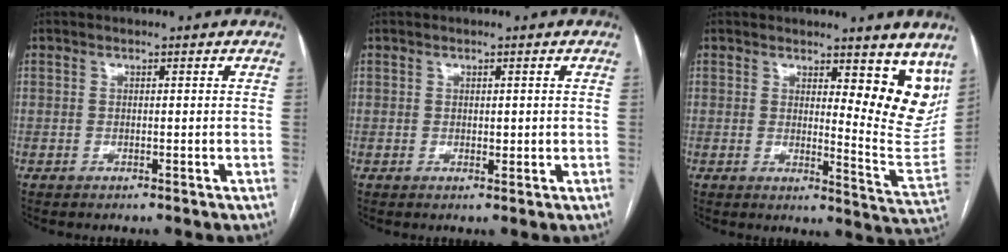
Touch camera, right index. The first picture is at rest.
{"total": 1.4, "force": [0.2, 0.9, 1.0], "torque": [-0.008, 0.000, 0.006]}
{"total": 11.7, "force": [8.6, 3.0, 7.3], "torque": [-0.063, -0.044, 0.089]}